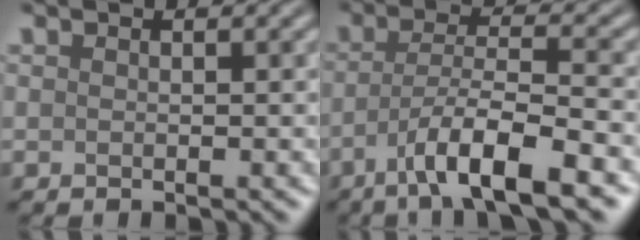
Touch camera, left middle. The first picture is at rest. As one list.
[{"total": 7.8, "force": [-4.4, 1.5, 6.2], "torque": [-0.102, 0.005, -0.080]}]